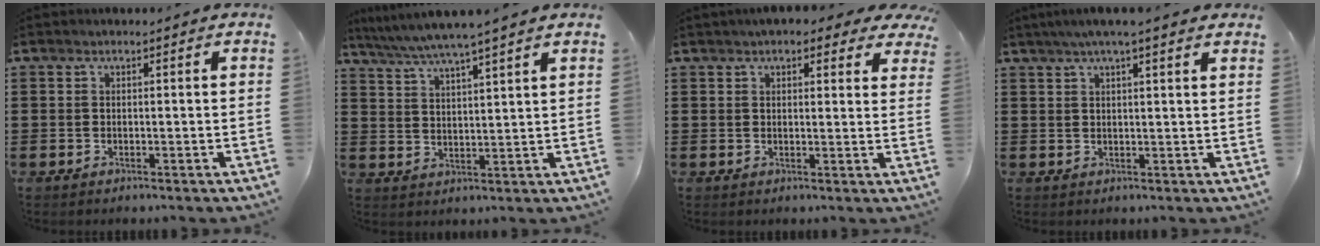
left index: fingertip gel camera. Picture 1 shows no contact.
{"total": 4.8, "force": [4.3, -0.6, 2.2], "torque": [-0.056, -0.021, 0.073]}
{"total": 3.6, "force": [3.1, 1.5, 1.1], "torque": [-0.019, -0.004, 0.052]}
{"total": 3.6, "force": [2.7, 0.0, 2.4], "torque": [-0.052, 0.002, 0.048]}